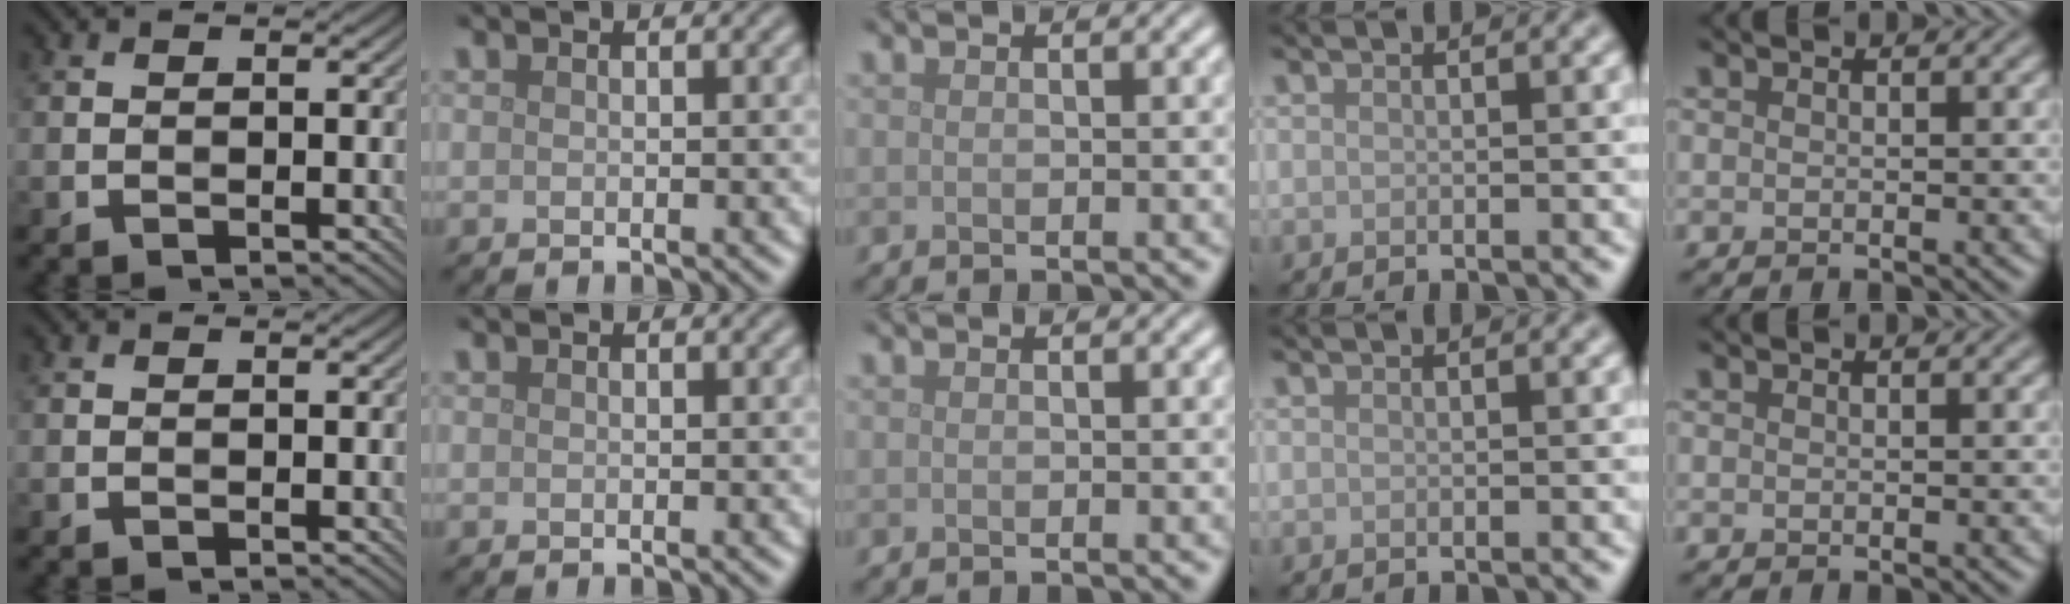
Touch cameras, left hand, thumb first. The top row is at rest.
{}